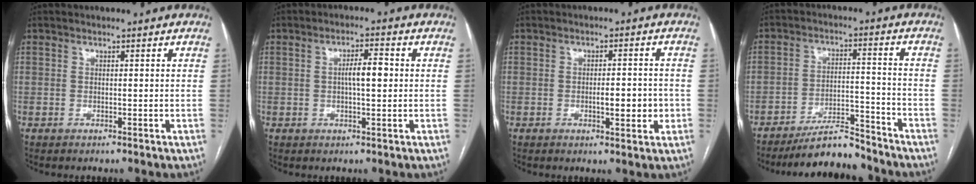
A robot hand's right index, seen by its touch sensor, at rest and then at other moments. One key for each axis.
{"total": 4.2, "fx": 0.2, "fy": 0.9, "fz": 4.1, "tx": -0.072, "ty": 0.007, "tz": 0.003}
{"total": 4.8, "fx": -1.0, "fy": 1.3, "fz": 4.5, "tx": -0.067, "ty": 0.000, "tz": -0.010}
{"total": 8.9, "fx": -8.3, "fy": 1.5, "fz": 2.9, "tx": -0.044, "ty": 0.008, "tz": -0.140}